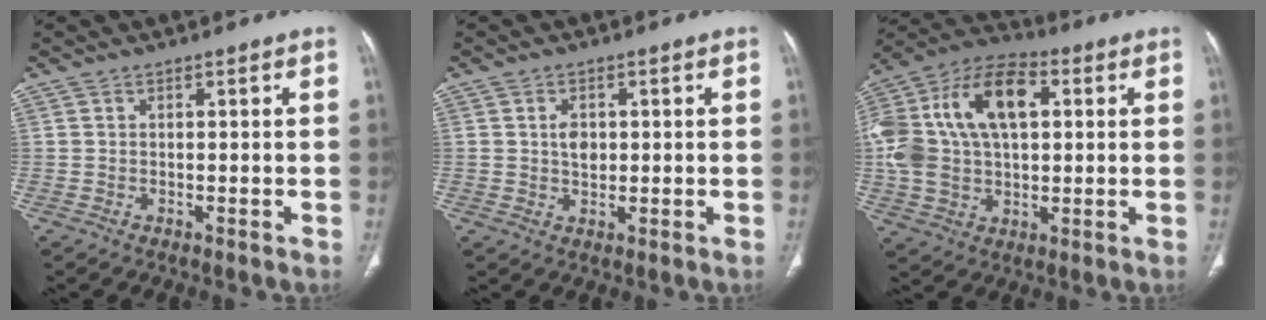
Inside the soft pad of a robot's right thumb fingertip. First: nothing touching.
{"total": 3.2, "force": [0.5, 2.3, 2.2], "torque": [-0.025, -0.001, 0.009]}
{"total": 22.4, "force": [4.3, 13.5, 17.4], "torque": [-0.333, 0.025, 0.067]}